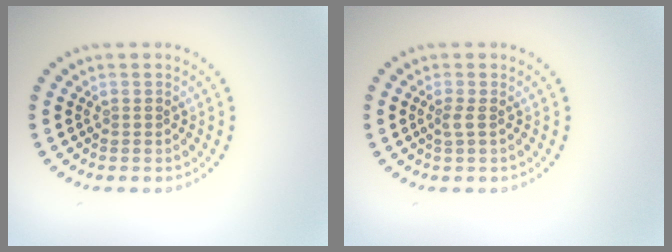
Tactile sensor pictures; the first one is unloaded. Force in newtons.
{"total": 0.9, "press": 0.7, "slide": 0.7}